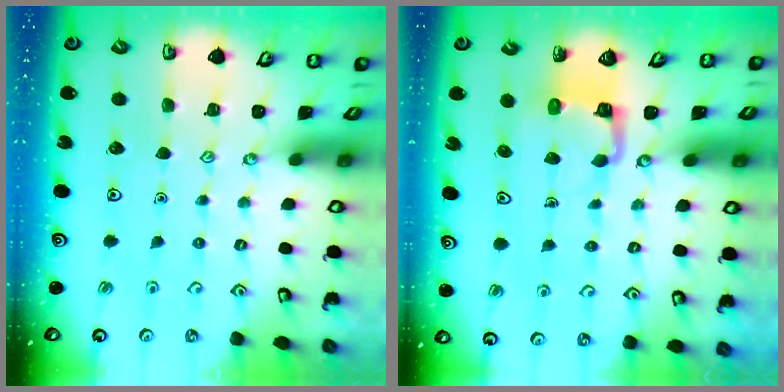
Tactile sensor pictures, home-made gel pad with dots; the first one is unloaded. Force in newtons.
{"total": 4.2, "press": 4.2, "slide": 0.2}